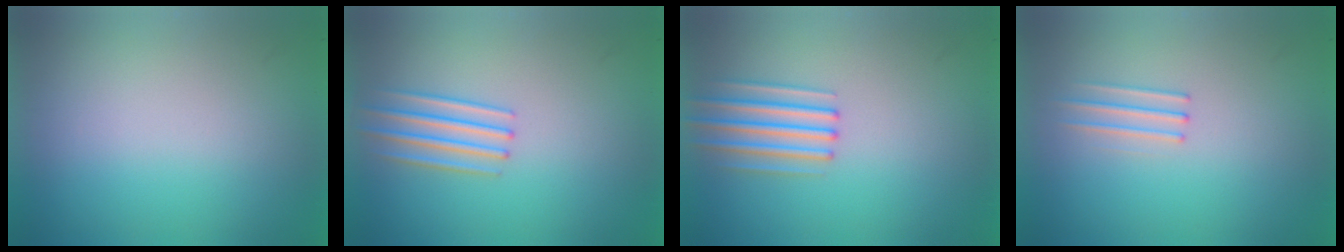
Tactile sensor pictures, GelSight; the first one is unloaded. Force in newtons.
{"total": 2.1}
{"total": 2.7}
{"total": 1.2}